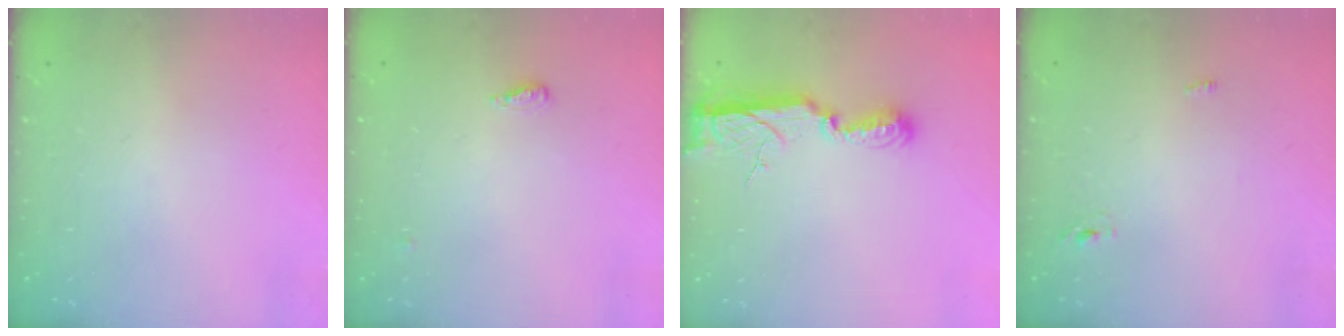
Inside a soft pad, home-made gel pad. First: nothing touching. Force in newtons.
{"total": 4.7, "press": 4.6, "slide": 1.2}
{"total": 8.4, "press": 8.4, "slide": 0.5}
{"total": 2.3, "press": 2.1, "slide": 1.0}